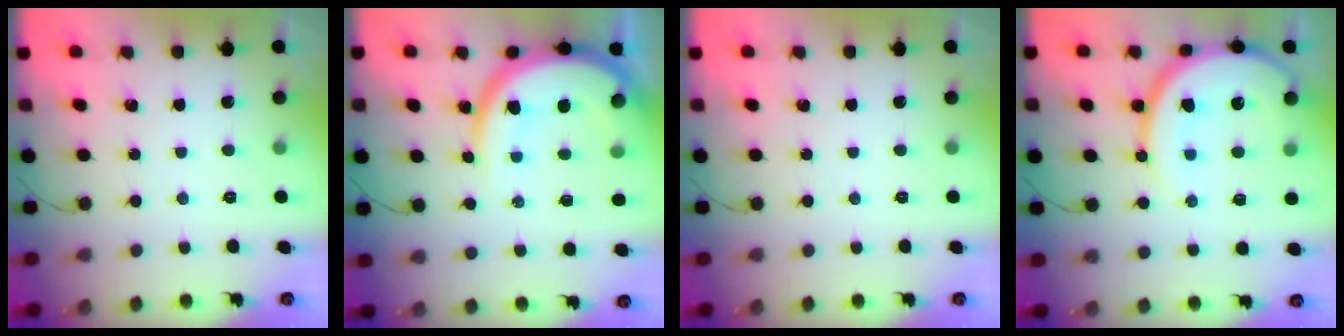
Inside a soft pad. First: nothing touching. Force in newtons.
{"total": 16.2, "press": 16.1, "slide": 1.7}
{"total": 0.0}
{"total": 15.4, "press": 15.3, "slide": 1.7}